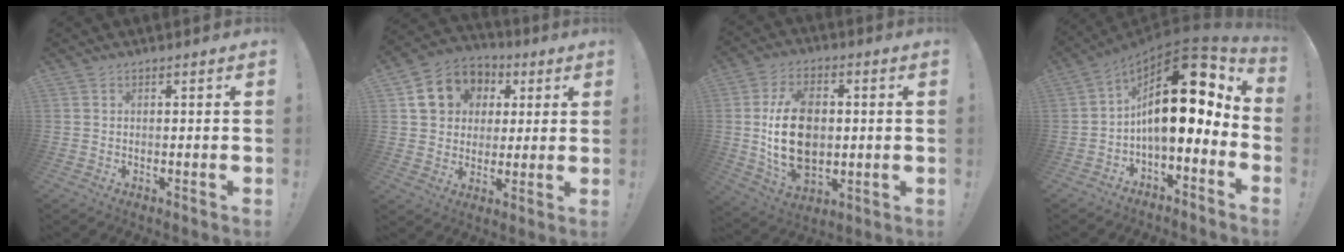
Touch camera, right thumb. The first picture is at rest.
{"total": 13.0, "force": [4.1, 11.1, 5.4], "torque": [-0.073, -0.012, 0.086]}
{"total": 18.3, "force": [0.5, 12.6, 13.3], "torque": [-0.234, -0.001, 0.012]}
{"total": 19.3, "force": [3.7, 8.3, 17.1], "torque": [-0.290, -0.028, 0.061]}